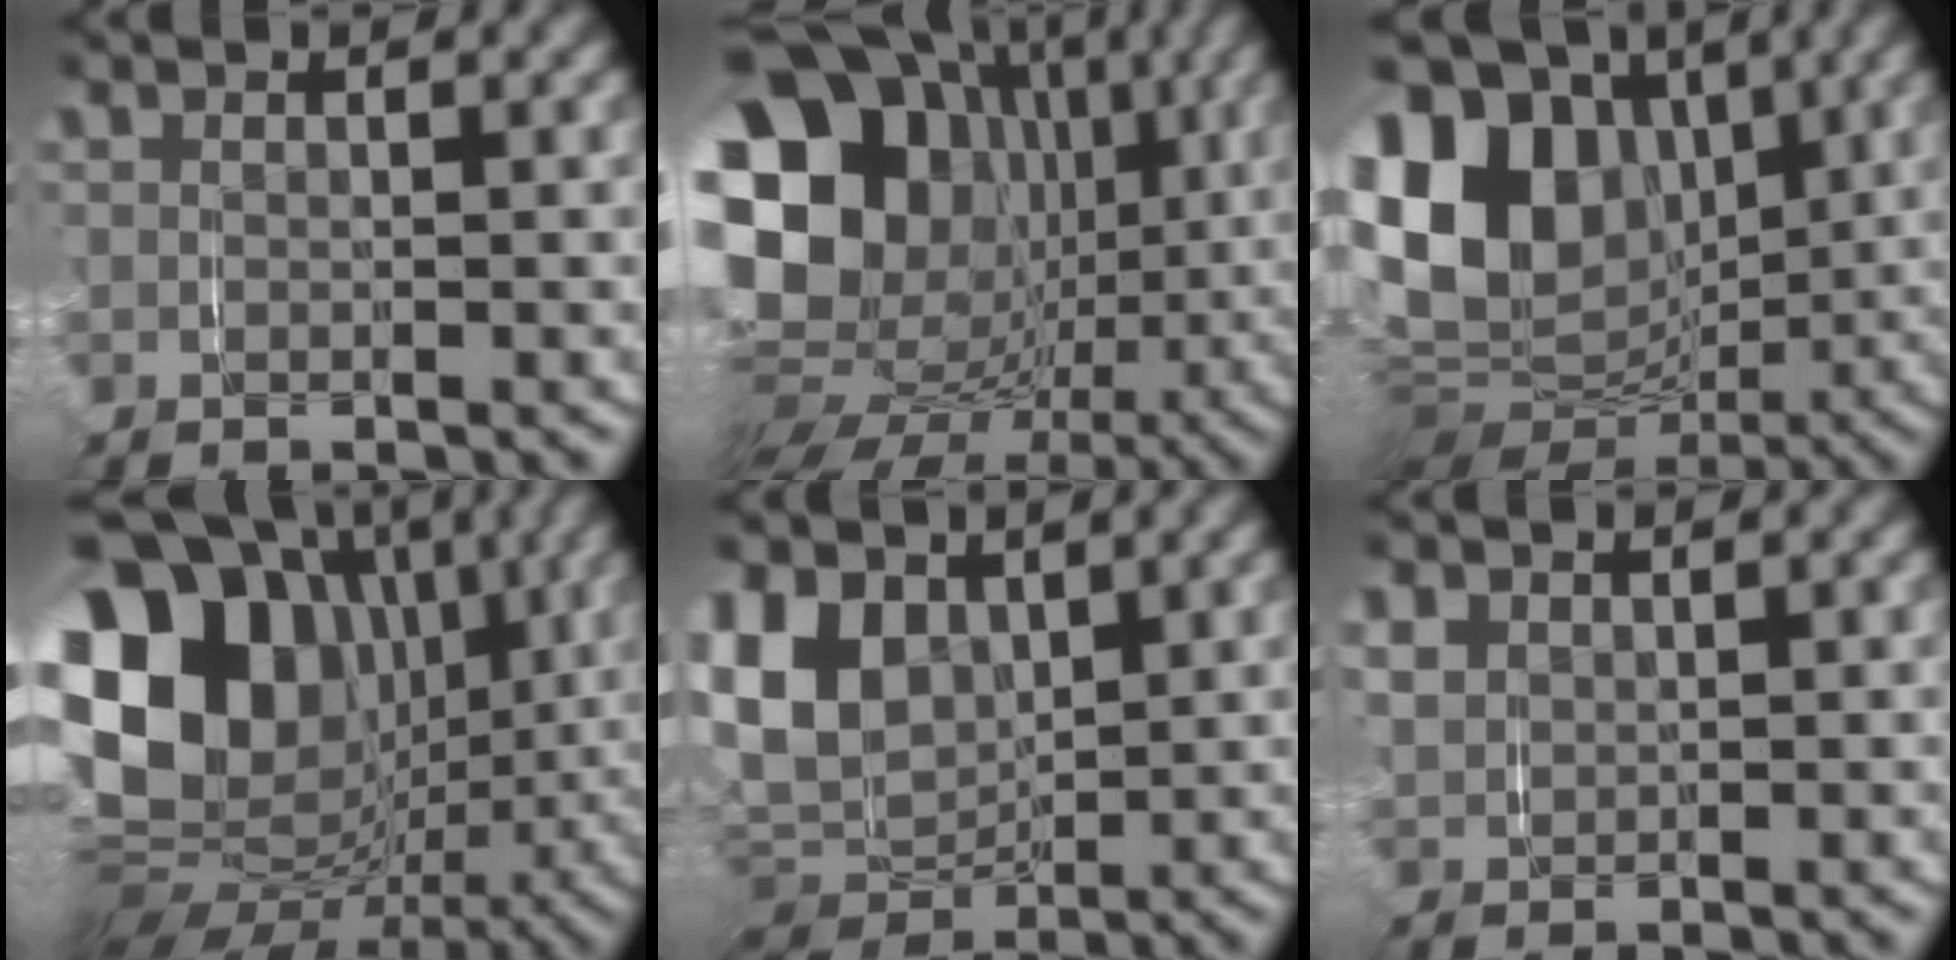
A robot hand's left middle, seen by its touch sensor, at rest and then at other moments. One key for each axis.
{"total": 22.7, "fx": 2.0, "fy": 18.0, "fz": 13.7, "tx": -0.272, "ty": -0.042, "tz": 0.026}
{"total": 19.1, "fx": 2.8, "fy": 15.0, "fz": 11.5, "tx": -0.238, "ty": -0.020, "tz": 0.041}
{"total": 23.6, "fx": 1.3, "fy": 17.8, "fz": 15.4, "tx": -0.303, "ty": -0.035, "tz": 0.025}
{"total": 11.0, "fx": 1.5, "fy": 8.9, "fz": 6.3, "tx": -0.163, "ty": -0.022, "tz": 0.033}
{"total": 2.8, "fx": 1.2, "fy": 2.2, "fz": 1.2, "tx": -0.039, "ty": -0.003, "tz": 0.029}